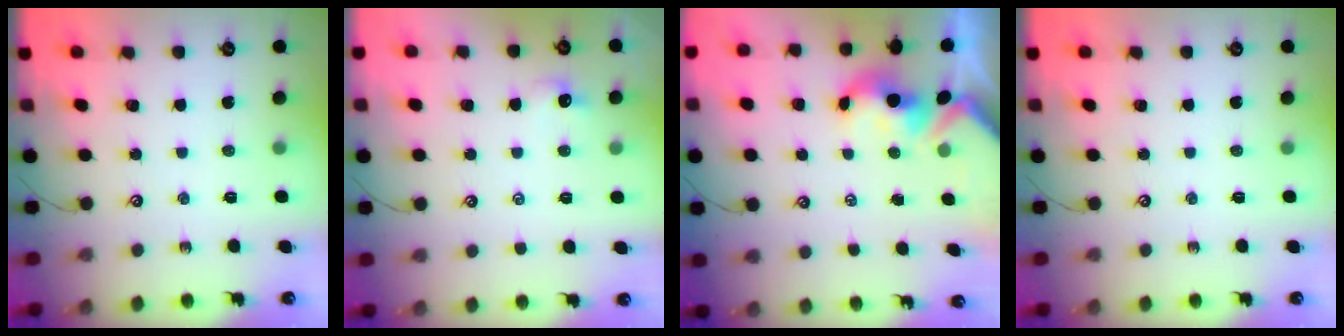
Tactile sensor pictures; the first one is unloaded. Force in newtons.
{"total": 1.0, "press": 0.9, "slide": 0.5}
{"total": 2.1, "press": 1.9, "slide": 0.7}
{"total": 0.0}